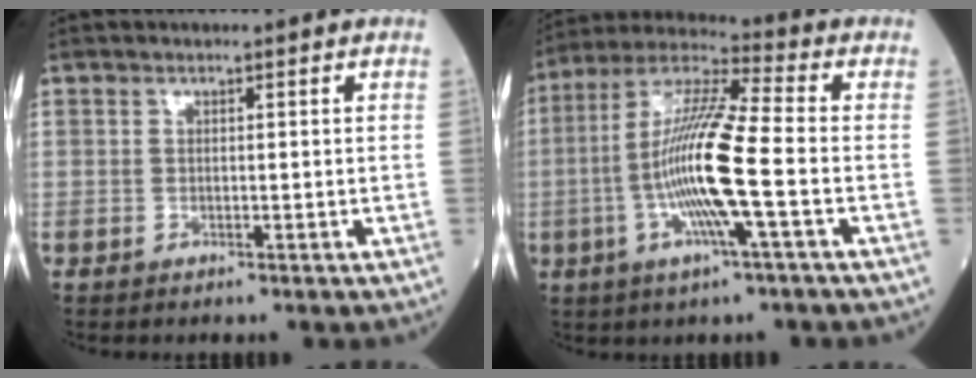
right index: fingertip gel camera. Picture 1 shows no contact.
{"total": 14.3, "force": [-2.7, 0.5, 14.0], "torque": [-0.280, 0.001, -0.056]}